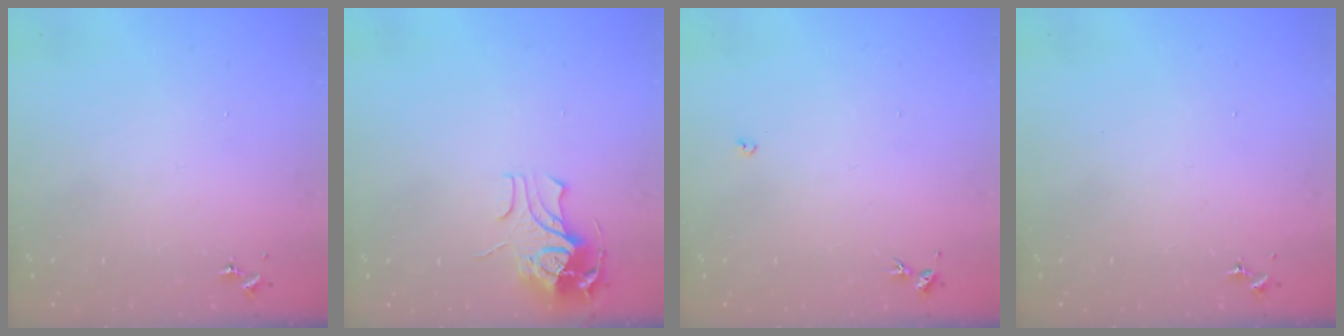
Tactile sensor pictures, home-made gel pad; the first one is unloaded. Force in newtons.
{"total": 9.9, "press": 9.9, "slide": 1.2}
{"total": 2.7, "press": 2.7, "slide": 0.5}
{"total": 0.0}